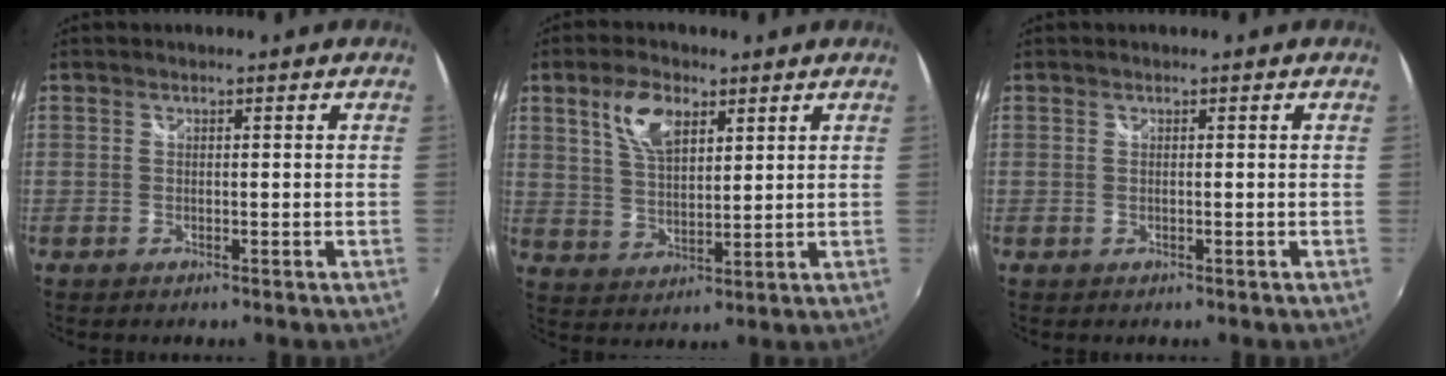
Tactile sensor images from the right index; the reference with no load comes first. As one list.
[{"total": 8.1, "force": [4.2, 4.0, 5.7], "torque": [-0.110, 0.012, 0.081]}, {"total": 0.0}]